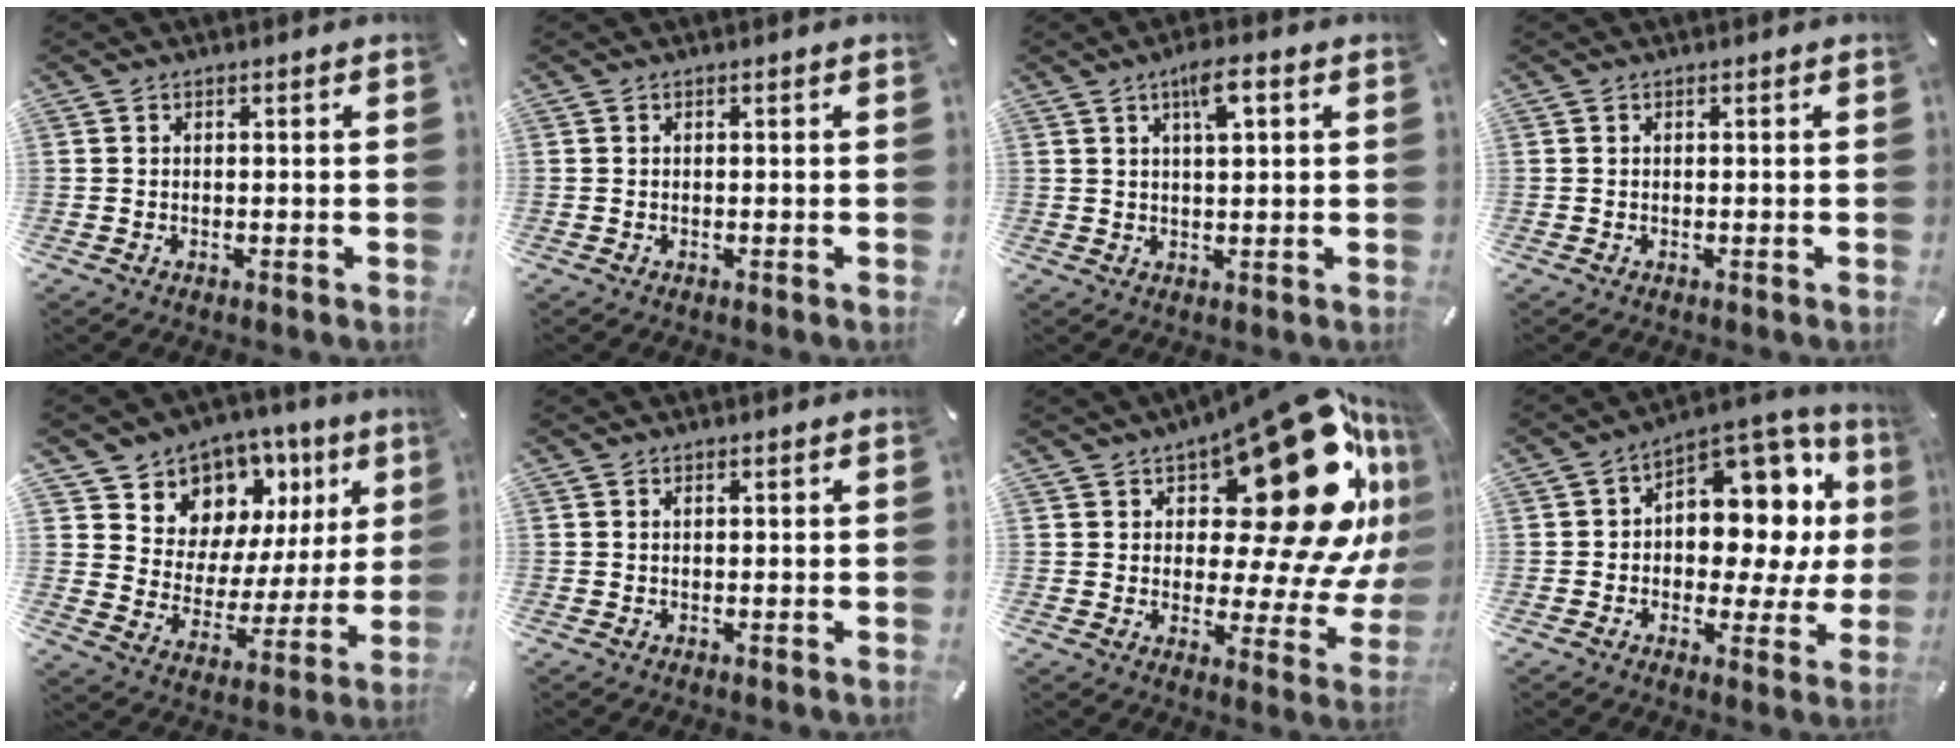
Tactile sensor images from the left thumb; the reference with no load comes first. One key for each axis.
{"total": 0.0}
{"total": 6.0, "fx": 2.7, "fy": 2.0, "fz": 4.9, "tx": -0.088, "ty": 0.001, "tz": 0.042}
{"total": 0.0}
{"total": 9.5, "fx": 6.2, "fy": 7.2, "fz": 0.4, "tx": -0.008, "ty": -0.083, "tz": 0.109}
{"total": 0.6, "fx": 0.3, "fy": 0.4, "fz": 0.4, "tx": -0.007, "ty": 0.001, "tz": 0.005}
{"total": 32.2, "fx": 13.4, "fy": 13.6, "fz": 25.9, "tx": -0.330, "ty": -0.116, "tz": 0.234}
{"total": 14.0, "fx": 3.9, "fy": 9.3, "fz": 9.6, "tx": -0.110, "ty": -0.047, "tz": 0.067}